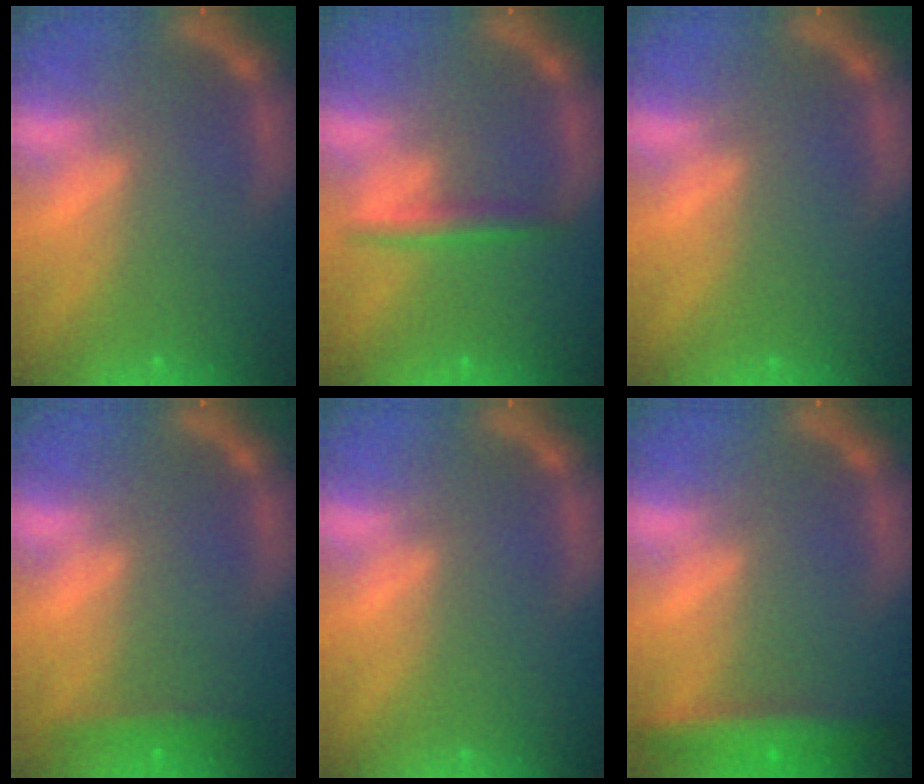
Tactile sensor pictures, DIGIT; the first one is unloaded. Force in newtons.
{"total": 2.4}
{"total": 0.0}
{"total": 1.9}
{"total": 0.0}
{"total": 4.5}